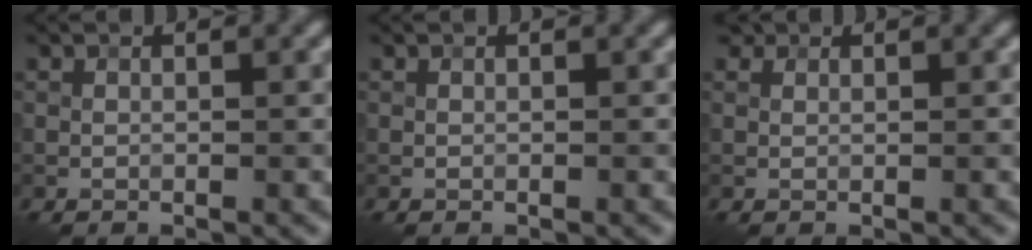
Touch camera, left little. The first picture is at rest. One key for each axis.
{"total": 0.0}
{"total": 1.2, "fx": 0.9, "fy": 0.6, "fz": 0.3, "tx": -0.009, "ty": -0.001, "tz": 0.008}